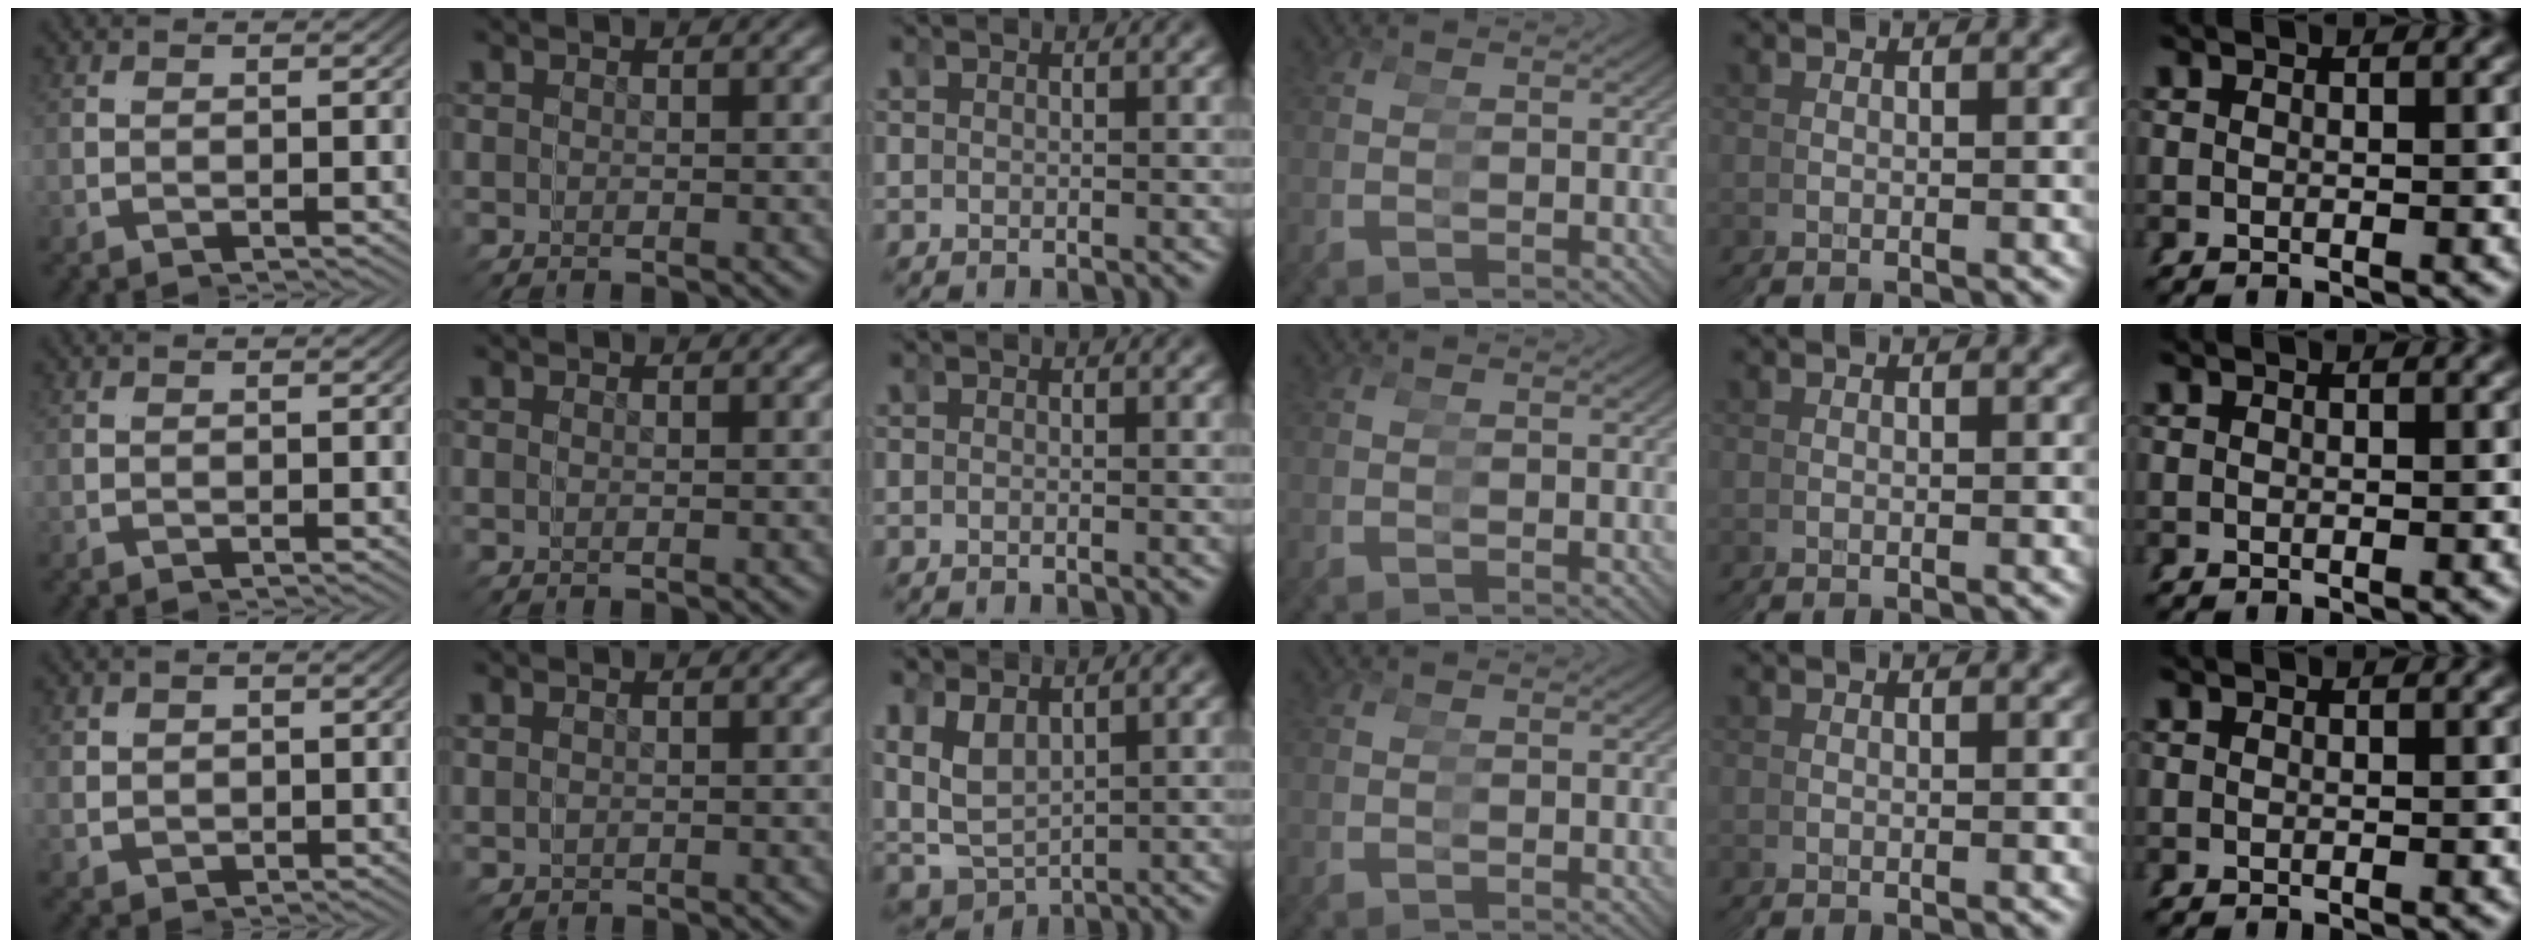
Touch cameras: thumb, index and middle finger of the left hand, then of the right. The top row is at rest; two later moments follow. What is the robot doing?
{"motion": "grasp_and_lifting", "object": "hoodie"}